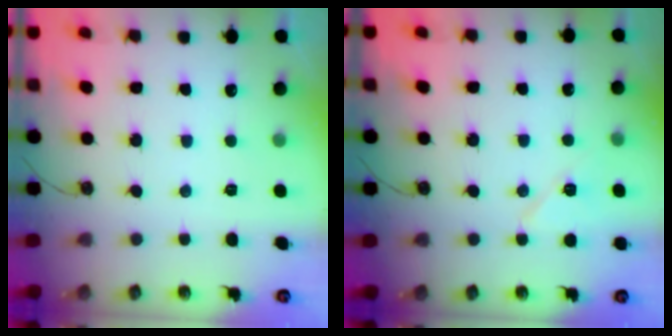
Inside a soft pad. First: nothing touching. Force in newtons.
{"total": 7.3, "press": 7.2, "slide": 1.2}